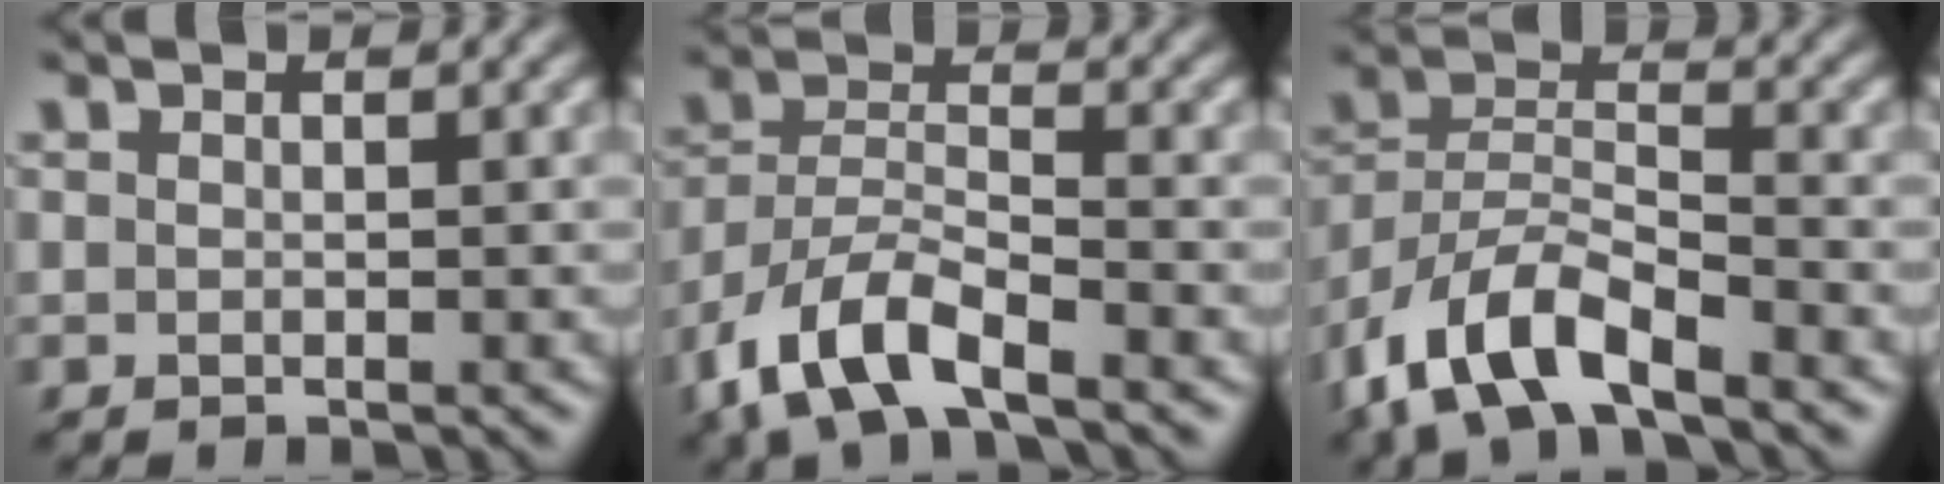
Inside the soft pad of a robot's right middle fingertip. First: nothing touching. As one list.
[{"total": 7.3, "force": [-4.8, 2.8, 4.7], "torque": [-0.092, -0.001, -0.099]}, {"total": 8.0, "force": [-5.6, 2.9, 5.0], "torque": [-0.092, 0.001, -0.114]}]